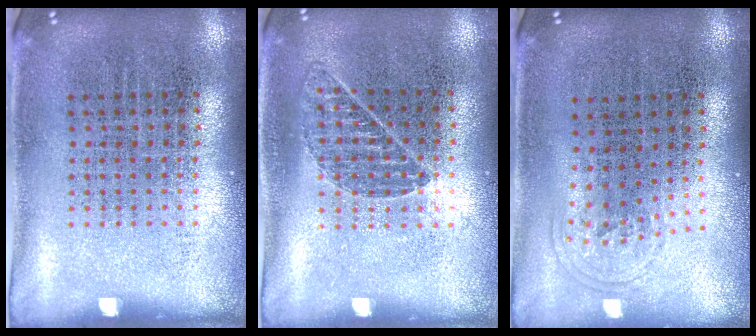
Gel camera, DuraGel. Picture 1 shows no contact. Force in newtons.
{"total": 0.8, "press": 0.8, "slide": 0.1}
{"total": 0.9, "press": 0.7, "slide": 0.7}